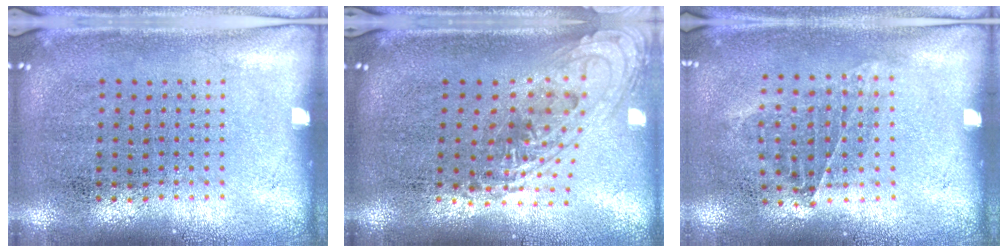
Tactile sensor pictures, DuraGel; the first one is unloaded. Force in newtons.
{"total": 1.5, "press": 1.3, "slide": 0.7}
{"total": 0.9, "press": 0.8, "slide": 0.5}